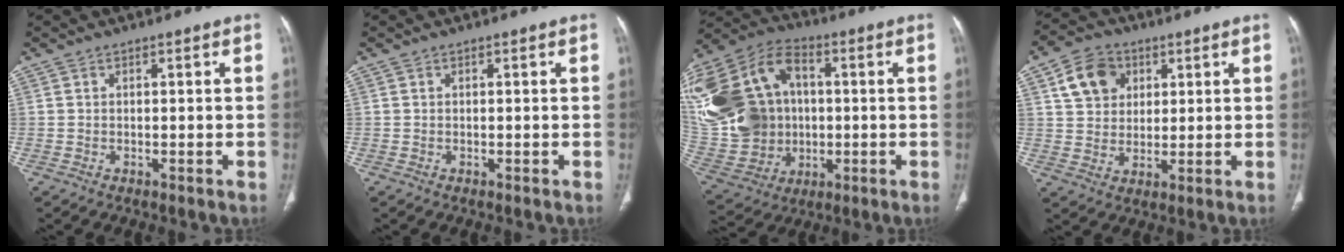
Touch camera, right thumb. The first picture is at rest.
{"total": 0.0}
{"total": 31.5, "force": [3.5, 24.3, 19.7], "torque": [-0.451, 0.052, 0.084]}
{"total": 9.5, "force": [3.8, 7.5, 4.4], "torque": [-0.053, -0.004, 0.068]}